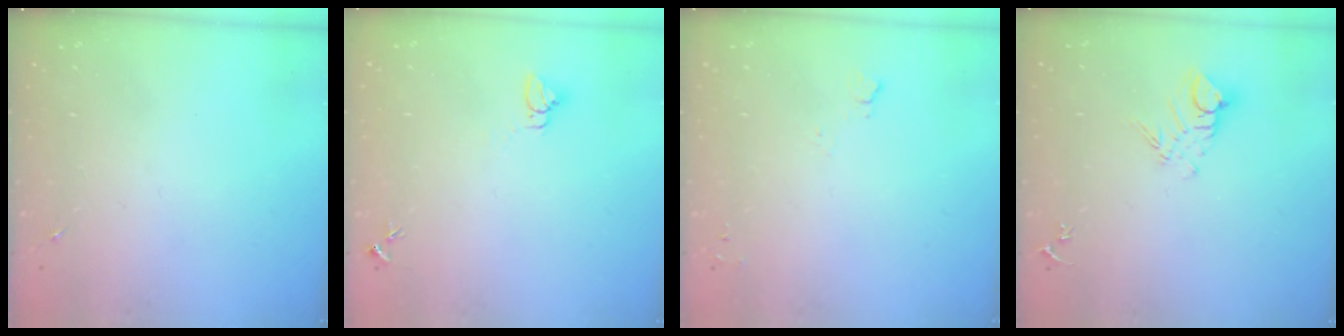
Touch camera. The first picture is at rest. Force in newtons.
{"total": 2.7, "press": 2.7, "slide": 0.1}
{"total": 5.1, "press": 5.1, "slide": 0.6}
{"total": 7.9, "press": 7.8, "slide": 0.8}